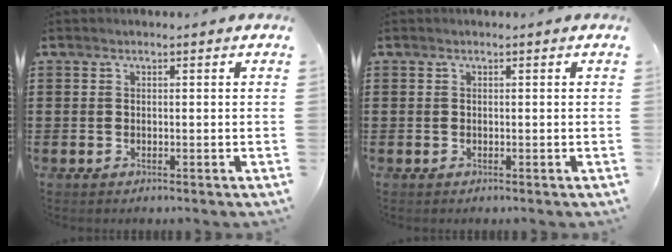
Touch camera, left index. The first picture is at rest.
{"total": 0.0}